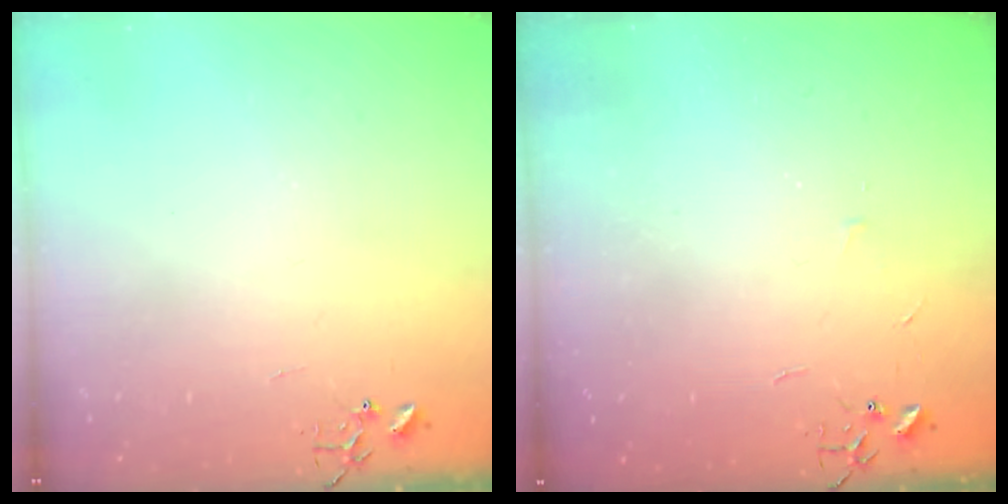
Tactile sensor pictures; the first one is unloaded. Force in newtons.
{"total": 2.3, "press": 2.3, "slide": 0.3}